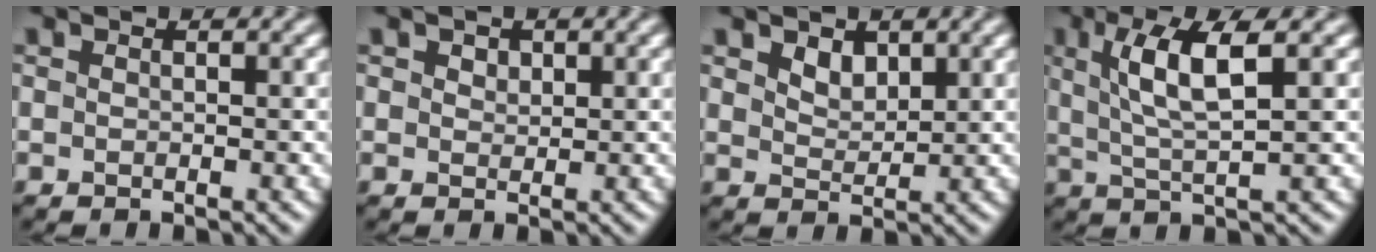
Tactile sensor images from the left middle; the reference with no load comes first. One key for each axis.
{"total": 1.4, "fx": 0.9, "fy": 0.9, "fz": 0.6, "tx": -0.008, "ty": 0.000, "tz": 0.012}
{"total": 1.9, "fx": 1.2, "fy": 1.1, "fz": 0.9, "tx": -0.020, "ty": -0.003, "tz": 0.025}
{"total": 5.7, "fx": 1.8, "fy": 1.3, "fz": 5.3, "tx": -0.099, "ty": 0.003, "tz": 0.034}